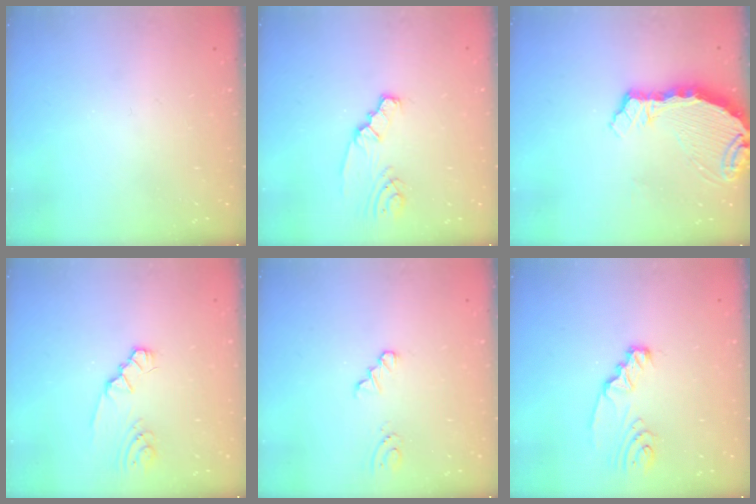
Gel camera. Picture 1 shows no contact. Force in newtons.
{"total": 2.2, "press": 2.1, "slide": 0.5}
{"total": 8.4, "press": 8.0, "slide": 2.5}
{"total": 2.5, "press": 2.5, "slide": 0.3}
{"total": 0.0}
{"total": 4.7, "press": 4.6, "slide": 0.5}